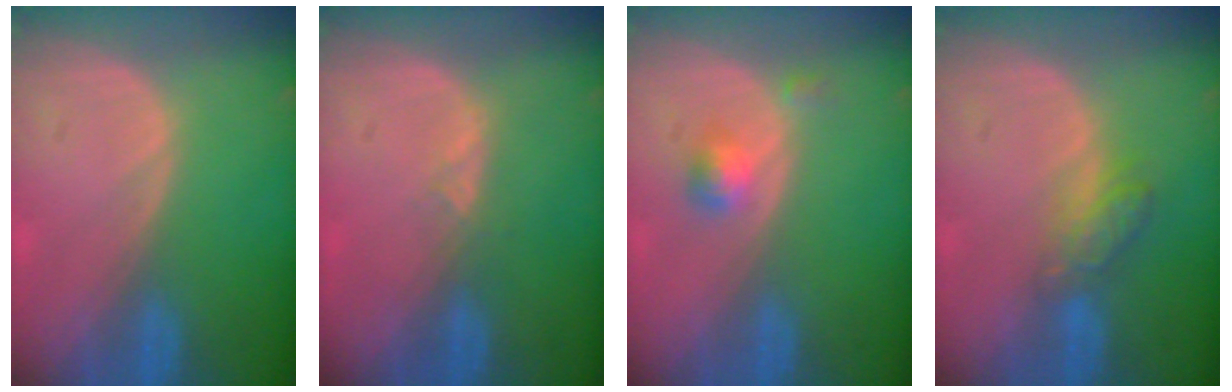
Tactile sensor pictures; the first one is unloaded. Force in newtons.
{"total": 1.4, "press": 1.2, "slide": 0.8}
{"total": 2.6, "press": 2.4, "slide": 1.1}
{"total": 4.3, "press": 4.1, "slide": 1.1}